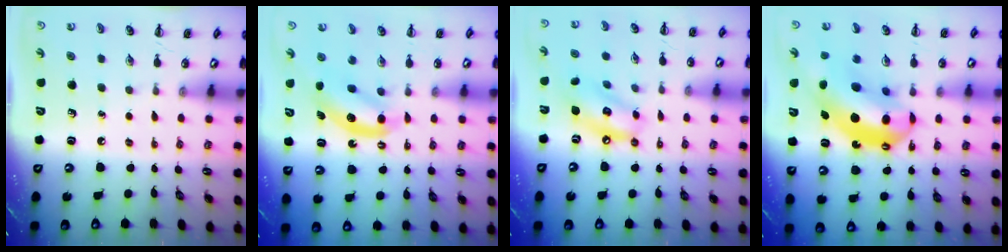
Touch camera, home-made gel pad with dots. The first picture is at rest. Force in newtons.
{"total": 5.8, "press": 5.7, "slide": 0.7}
{"total": 10.3, "press": 10.1, "slide": 2.3}
{"total": 15.4, "press": 14.8, "slide": 4.2}